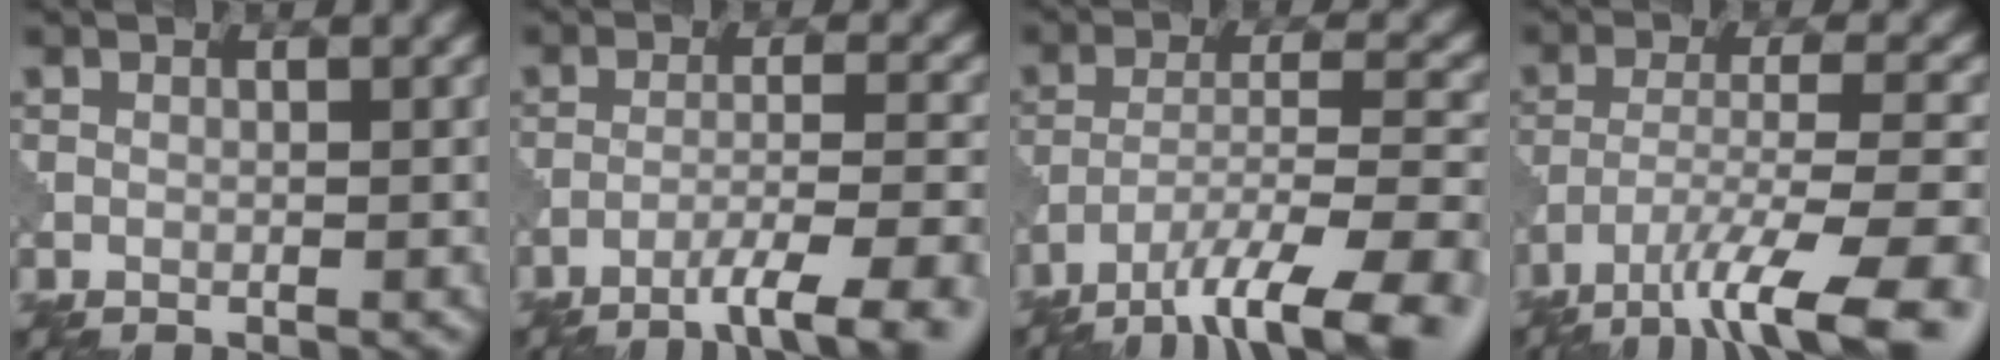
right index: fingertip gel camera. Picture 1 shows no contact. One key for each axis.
{"total": 6.6, "fx": -4.3, "fy": 0.9, "fz": 4.9, "tx": -0.067, "ty": 0.006, "tz": -0.066}
{"total": 11.3, "fx": -8.1, "fy": 2.8, "fz": 7.5, "tx": -0.128, "ty": -0.009, "tz": -0.124}
{"total": 9.9, "fx": -6.8, "fy": 2.1, "fz": 6.9, "tx": -0.120, "ty": -0.003, "tz": -0.111}